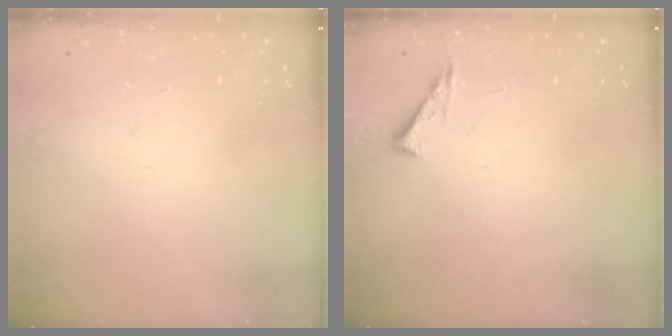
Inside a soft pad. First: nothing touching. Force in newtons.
{"total": 5.3, "press": 5.2, "slide": 0.7}